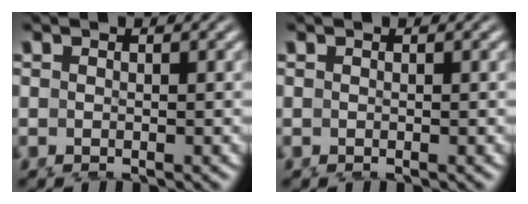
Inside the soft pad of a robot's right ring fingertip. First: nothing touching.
{"total": 0.0}